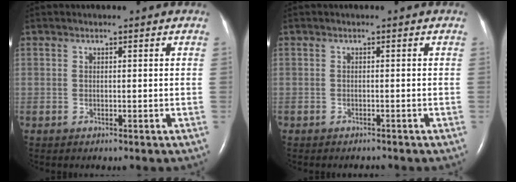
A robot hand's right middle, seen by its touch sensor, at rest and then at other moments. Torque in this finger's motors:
{"motor_torque": [-0.32, 0.13, -0.03, 0.00]}